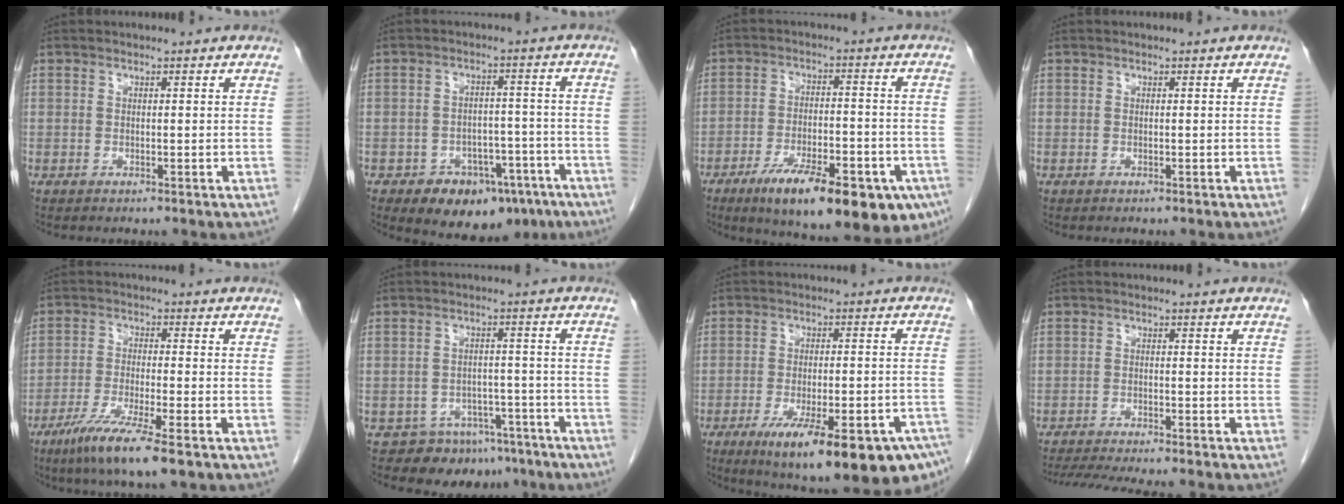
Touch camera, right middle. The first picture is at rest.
{"total": 11.7, "force": [-7.7, 6.9, 5.4], "torque": [-0.051, 0.022, -0.105]}
{"total": 19.6, "force": [-11.9, 6.0, 14.3], "torque": [-0.157, -0.006, -0.173]}
{"total": 0.0}
{"total": 9.6, "force": [-6.1, 0.1, 7.4], "torque": [-0.140, -0.029, -0.103]}
{"total": 8.1, "force": [-6.4, 5.0, 0.9], "torque": [0.006, 0.025, -0.081]}
{"total": 21.3, "force": [-14.0, 4.9, 15.2], "torque": [-0.157, -0.006, -0.187]}
{"total": 11.0, "force": [-9.7, 0.3, 5.0], "torque": [-0.070, -0.014, -0.141]}